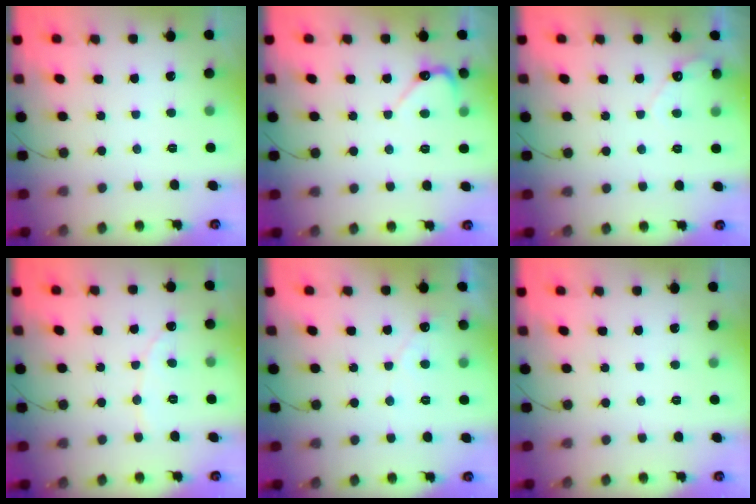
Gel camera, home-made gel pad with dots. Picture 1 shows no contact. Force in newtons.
{"total": 4.2, "press": 4.2, "slide": 0.4}
{"total": 3.5, "press": 3.5, "slide": 0.2}
{"total": 1.7, "press": 1.7, "slide": 0.1}
{"total": 3.7, "press": 3.7, "slide": 0.1}
{"total": 0.0}